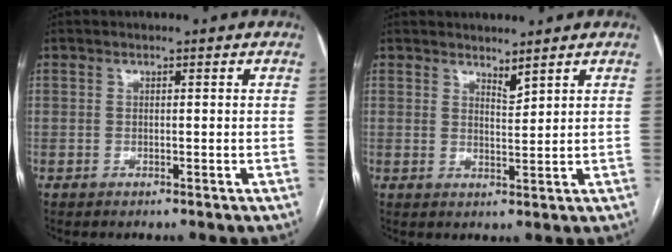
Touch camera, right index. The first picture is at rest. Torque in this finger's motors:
{"motor_torque": [-0.07, 0.05, -0.07, 0.00]}